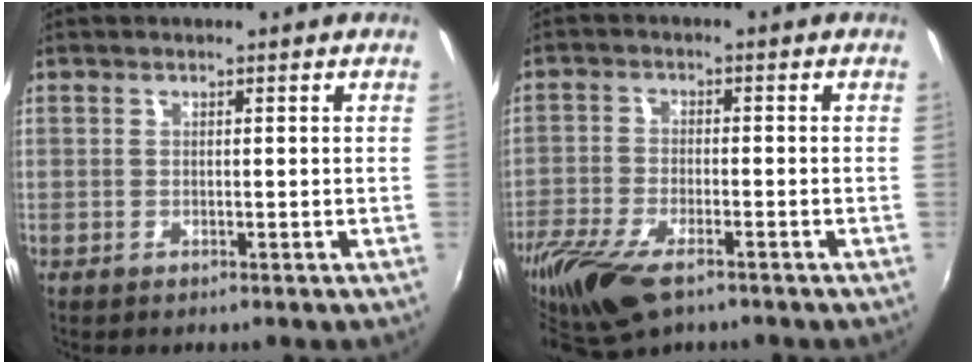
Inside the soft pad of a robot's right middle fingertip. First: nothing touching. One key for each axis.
{"total": 15.2, "fx": -10.1, "fy": 6.1, "fz": 9.6, "tx": -0.228, "ty": -0.057, "tz": -0.186}